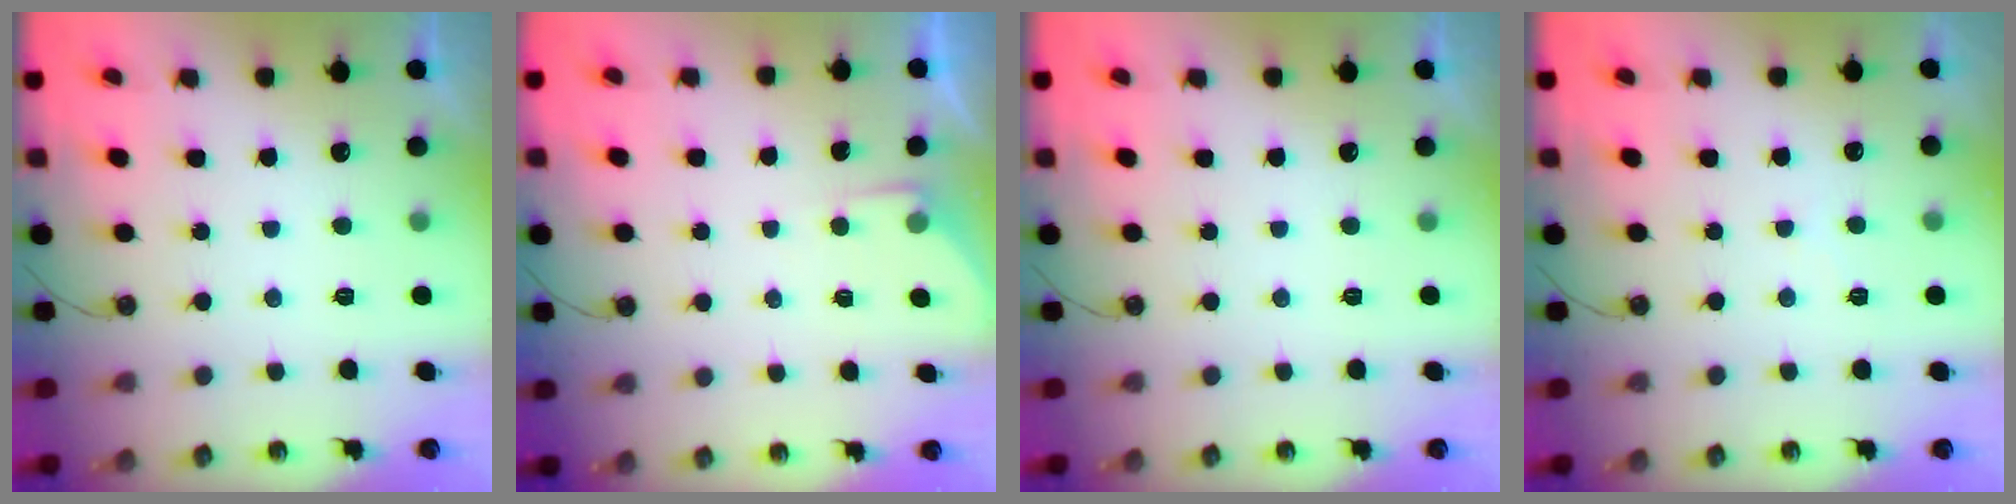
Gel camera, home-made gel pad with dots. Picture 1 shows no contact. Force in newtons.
{"total": 3.1, "press": 3.1, "slide": 0.5}
{"total": 0.0}
{"total": 4.7, "press": 4.6, "slide": 0.6}